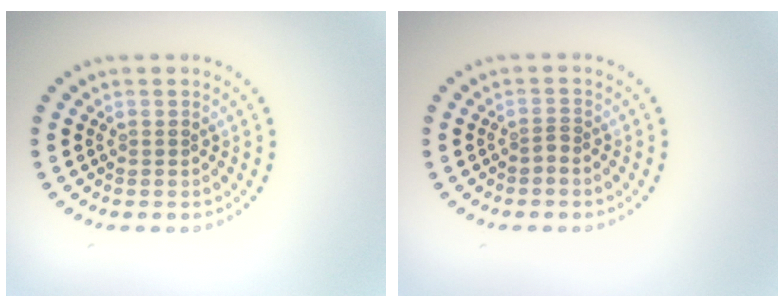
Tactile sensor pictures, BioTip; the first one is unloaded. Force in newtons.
{"total": 0.5, "press": 0.2, "slide": 0.5}